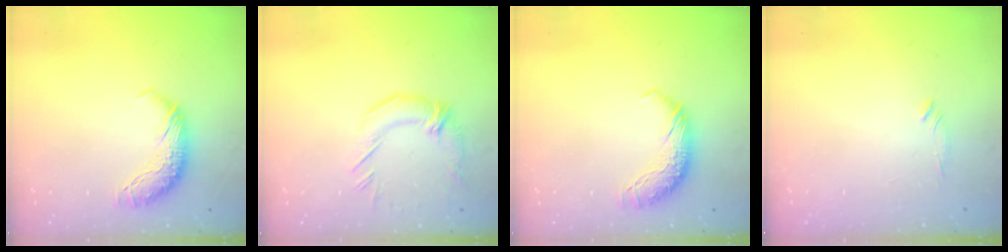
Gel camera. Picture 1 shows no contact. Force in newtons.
{"total": 2.1, "press": 1.4, "slide": 1.6}
{"total": 0.0}
{"total": 6.2, "press": 6.1, "slide": 1.2}